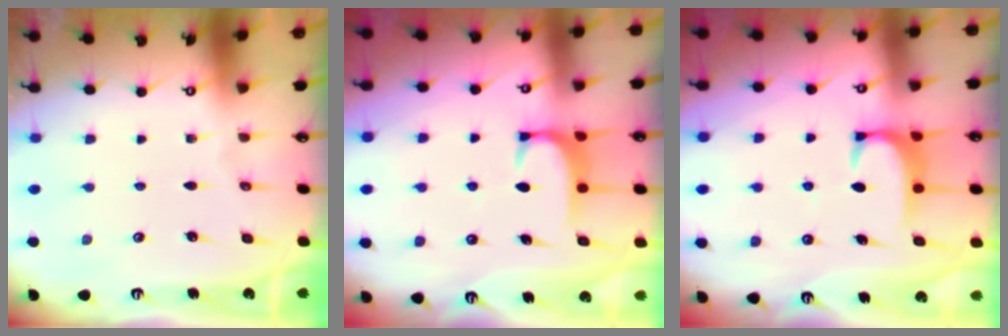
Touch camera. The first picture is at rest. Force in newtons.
{"total": 1.9, "press": 1.9, "slide": 0.5}
{"total": 2.0, "press": 1.9, "slide": 0.6}